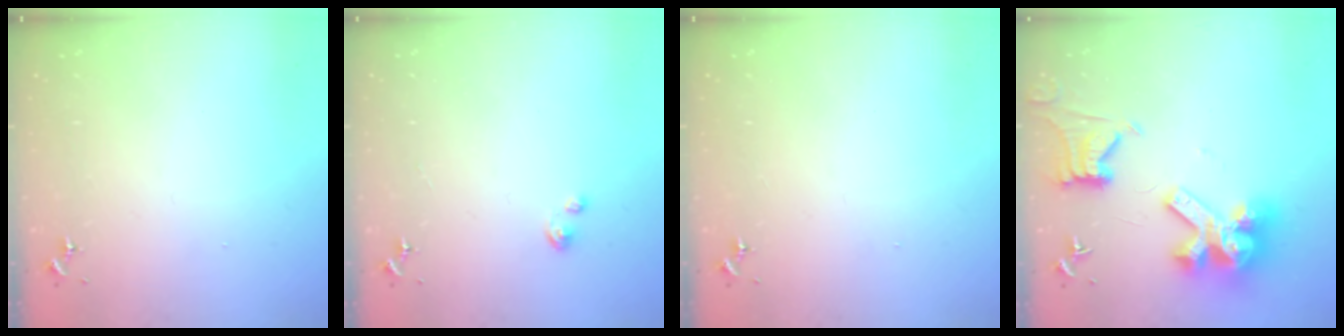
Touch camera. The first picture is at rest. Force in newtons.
{"total": 2.7, "press": 2.7, "slide": 0.3}
{"total": 0.0}
{"total": 19.4, "press": 19.2, "slide": 2.4}